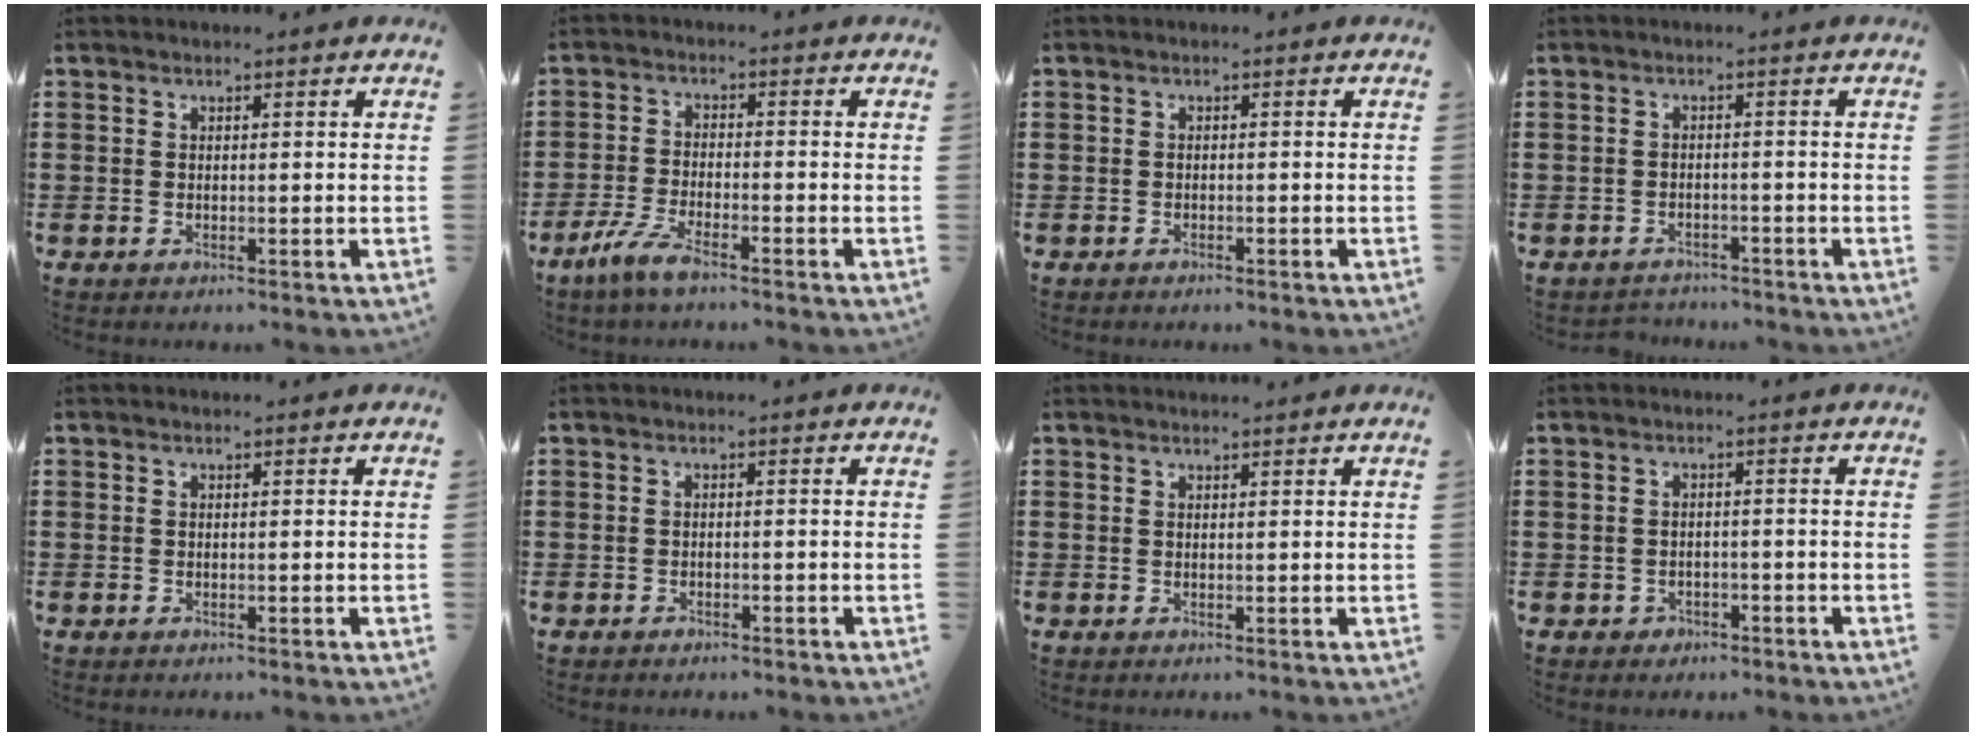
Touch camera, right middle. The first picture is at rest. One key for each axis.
{"total": 4.8, "fx": -3.5, "fy": 0.5, "fz": 3.3, "tx": -0.088, "ty": -0.016, "tz": -0.071}
{"total": 0.6, "fx": -0.5, "fy": 0.1, "fz": 0.2, "tx": -0.006, "ty": -0.004, "tz": -0.010}
{"total": 1.8, "fx": -1.8, "fy": 0.3, "fz": -0.2, "tx": -0.004, "ty": -0.002, "tz": -0.040}
{"total": 0.0}
{"total": 0.6, "fx": -0.6, "fy": 0.1, "fz": 0.1, "tx": -0.004, "ty": -0.002, "tz": -0.012}
{"total": 0.7, "fx": 0.7, "fy": -0.1, "fz": 0.0, "tx": -0.001, "ty": -0.003, "tz": 0.013}
{"total": 1.2, "fx": -0.9, "fy": 0.7, "fz": 0.2, "tx": -0.009, "ty": -0.002, "tz": -0.021}